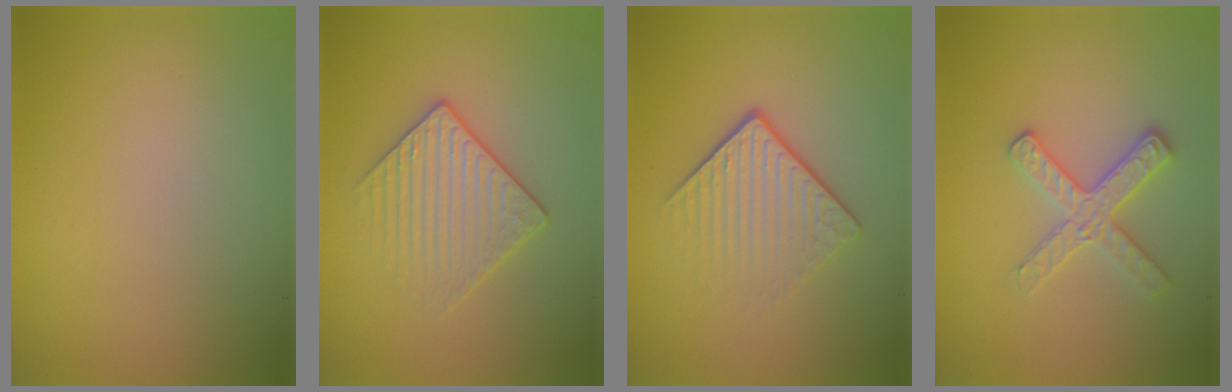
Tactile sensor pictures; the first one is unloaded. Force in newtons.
{"total": 3.1, "press": 2.9, "slide": 1.2}
{"total": 4.2, "press": 2.5, "slide": 3.4}
{"total": 2.7, "press": 2.6, "slide": 0.9}